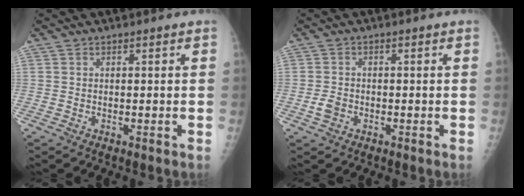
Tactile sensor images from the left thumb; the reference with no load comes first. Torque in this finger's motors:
{"motor_torque": [-0.32, 0.22, -0.02, -0.10, 0.01]}